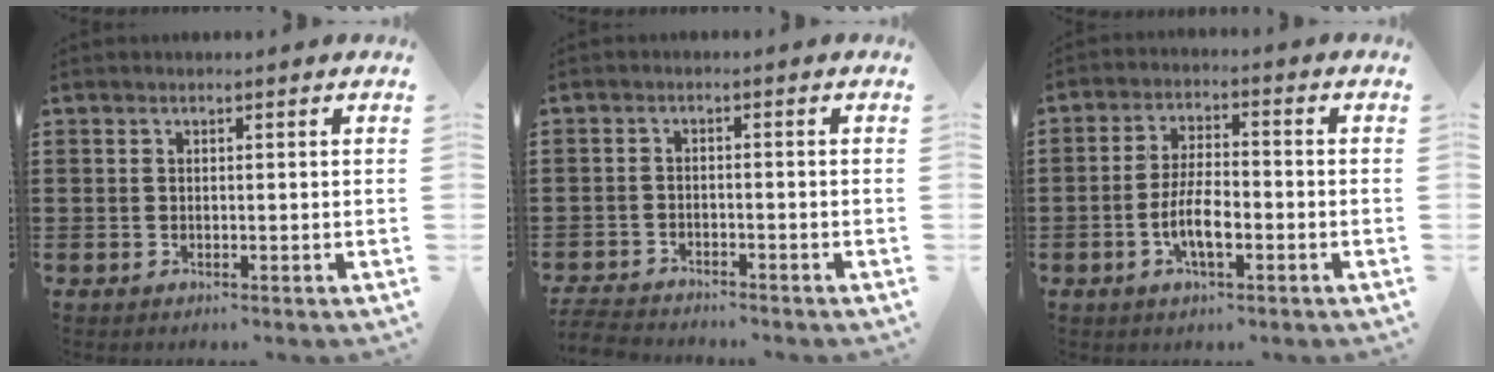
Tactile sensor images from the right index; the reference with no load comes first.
{"total": 3.0, "force": [-3.0, 0.2, 0.2], "torque": [-0.014, -0.002, -0.066]}
{"total": 6.4, "force": [-2.1, 2.3, 5.6], "torque": [-0.121, -0.002, -0.045]}